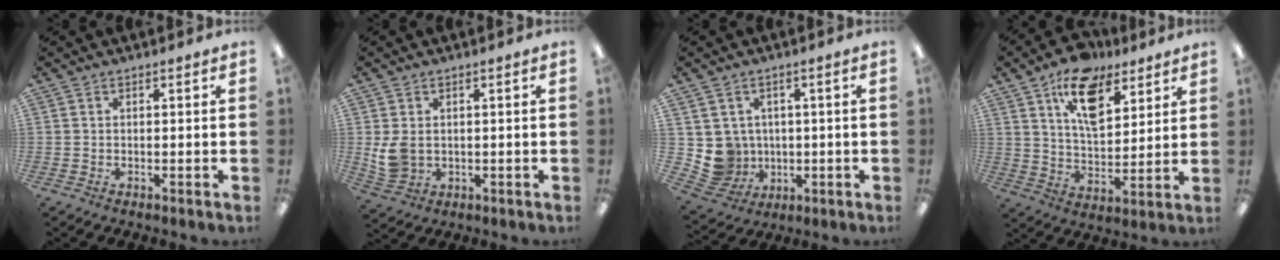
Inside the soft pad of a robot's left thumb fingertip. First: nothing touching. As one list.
[{"total": 5.3, "force": [0.9, 4.0, 3.3], "torque": [-0.074, -0.004, 0.017]}, {"total": 7.0, "force": [1.1, 6.9, 0.9], "torque": [-0.055, -0.009, 0.031]}, {"total": 14.4, "force": [9.0, 7.5, 8.4], "torque": [-0.130, -0.037, 0.159]}]